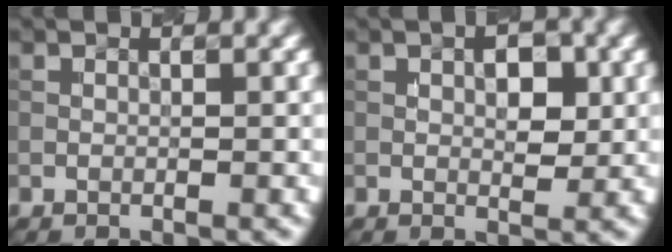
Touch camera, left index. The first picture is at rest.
{"total": 2.9, "force": [0.5, 1.4, 2.4], "torque": [-0.029, -0.001, 0.007]}